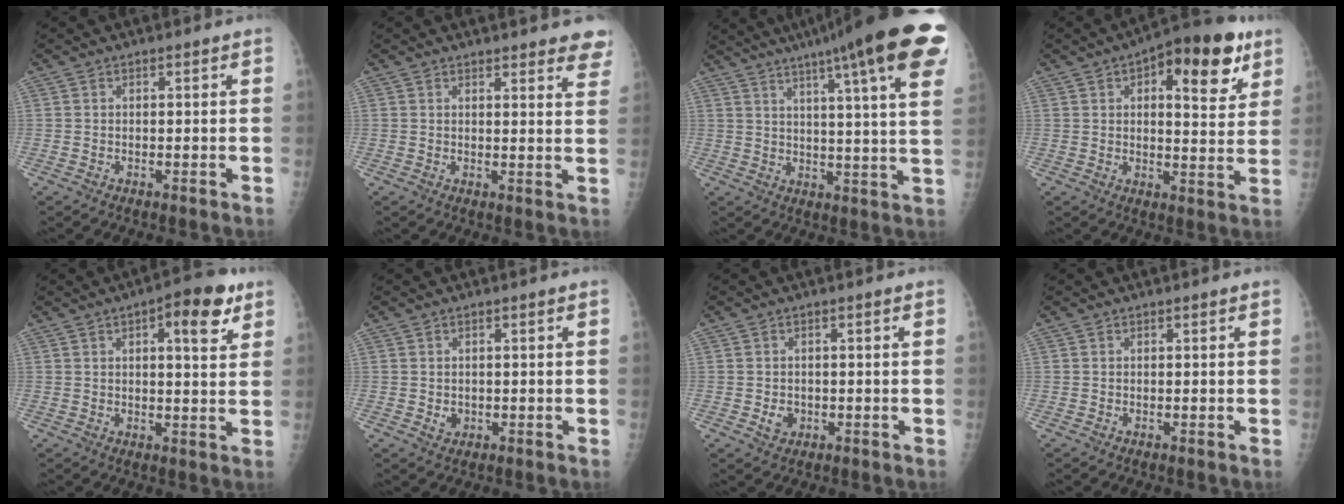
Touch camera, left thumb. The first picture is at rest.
{"total": 8.8, "force": [7.9, 2.1, 3.2], "torque": [-0.001, -0.032, 0.069]}
{"total": 23.3, "force": [13.6, 2.4, 18.7], "torque": [-0.258, -0.024, 0.169]}
{"total": 16.4, "force": [7.6, 7.1, 12.7], "torque": [-0.132, -0.016, 0.098]}
{"total": 9.5, "force": [4.4, 3.4, 7.7], "torque": [-0.086, -0.008, 0.054]}
{"total": 1.8, "force": [-0.2, 1.5, 0.9], "torque": [-0.009, 0.001, 0.003]}
{"total": 2.5, "force": [-0.6, 2.1, 1.2], "torque": [-0.011, 0.003, -0.003]}
{"total": 0.0}